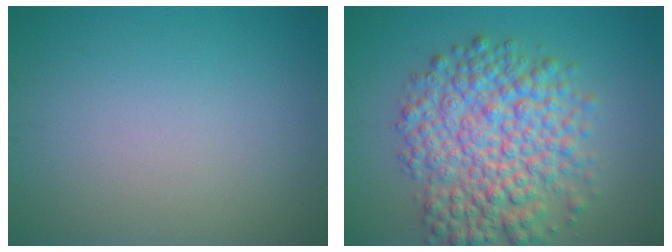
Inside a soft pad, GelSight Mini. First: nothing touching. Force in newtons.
{"total": 8.4, "press": 8.4, "slide": 0.2}